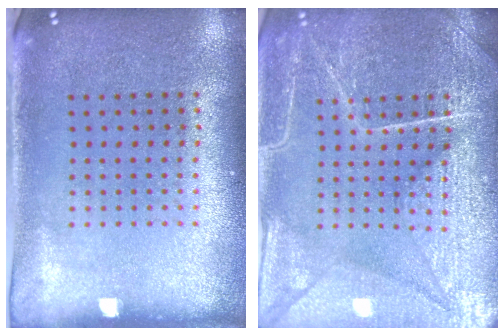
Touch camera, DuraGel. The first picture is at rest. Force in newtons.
{"total": 7.1, "press": 7.1, "slide": 1.0}